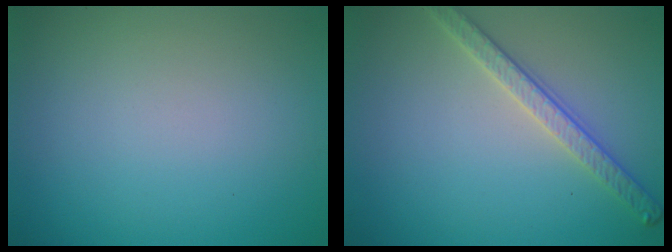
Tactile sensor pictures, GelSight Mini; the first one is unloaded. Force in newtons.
{"total": 2.8, "press": 2.8, "slide": 0.7}